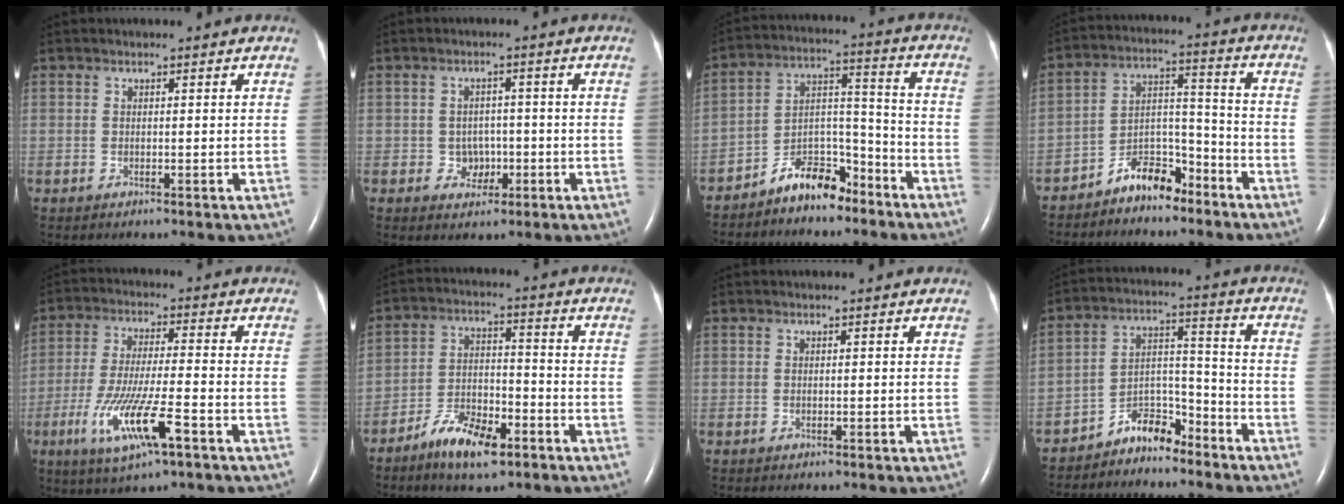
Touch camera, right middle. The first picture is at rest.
{"total": 3.2, "force": [-0.9, 2.8, 1.2], "torque": [-0.013, 0.008, -0.007]}
{"total": 8.6, "force": [-7.0, 3.4, 3.6], "torque": [-0.061, 0.033, -0.122]}
{"total": 7.5, "force": [-6.1, 3.0, 3.0], "torque": [-0.050, 0.026, -0.109]}
{"total": 11.2, "force": [-5.0, 1.0, 10.0], "torque": [-0.195, -0.021, -0.088]}
{"total": 8.9, "force": [-5.8, 3.1, 6.0], "torque": [-0.116, -0.002, -0.102]}
{"total": 0.0}
{"total": 6.4, "force": [-5.8, 2.3, 1.6], "torque": [-0.021, 0.028, -0.103]}